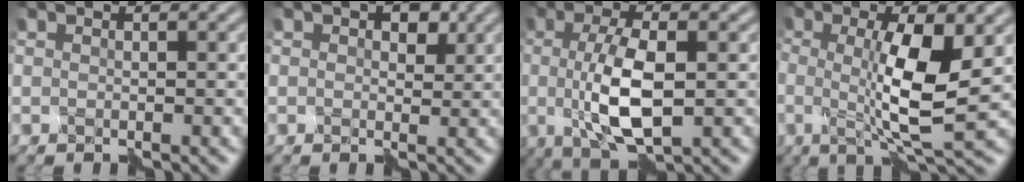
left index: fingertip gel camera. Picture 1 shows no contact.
{"total": 2.1, "force": [0.6, 1.6, 1.3], "torque": [-0.014, 0.003, 0.010]}
{"total": 5.9, "force": [-0.2, 1.8, 5.6], "torque": [-0.124, -0.001, -0.001]}
{"total": 6.9, "force": [0.1, 1.2, 6.8], "torque": [-0.124, -0.007, 0.007]}